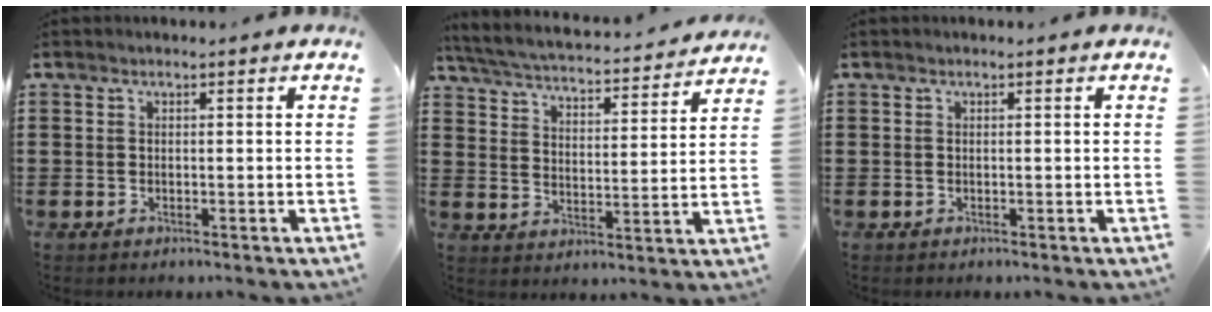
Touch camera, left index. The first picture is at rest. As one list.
[{"total": 3.9, "force": [3.8, 0.1, 1.1], "torque": [-0.043, -0.029, 0.057]}, {"total": 0.0}]